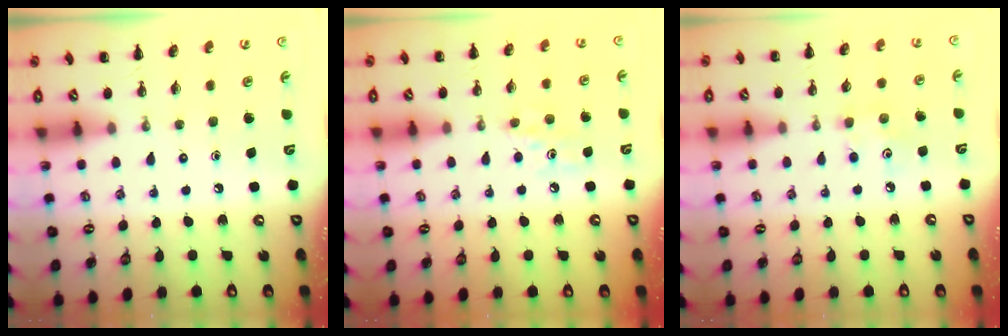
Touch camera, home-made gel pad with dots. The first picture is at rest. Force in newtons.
{"total": 5.8, "press": 5.6, "slide": 1.7}
{"total": 4.7, "press": 4.5, "slide": 1.1}